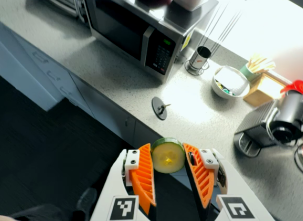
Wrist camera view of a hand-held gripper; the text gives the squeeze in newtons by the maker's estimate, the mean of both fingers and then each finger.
{"total": 9.6, "left": 9.6, "right": 9.7}